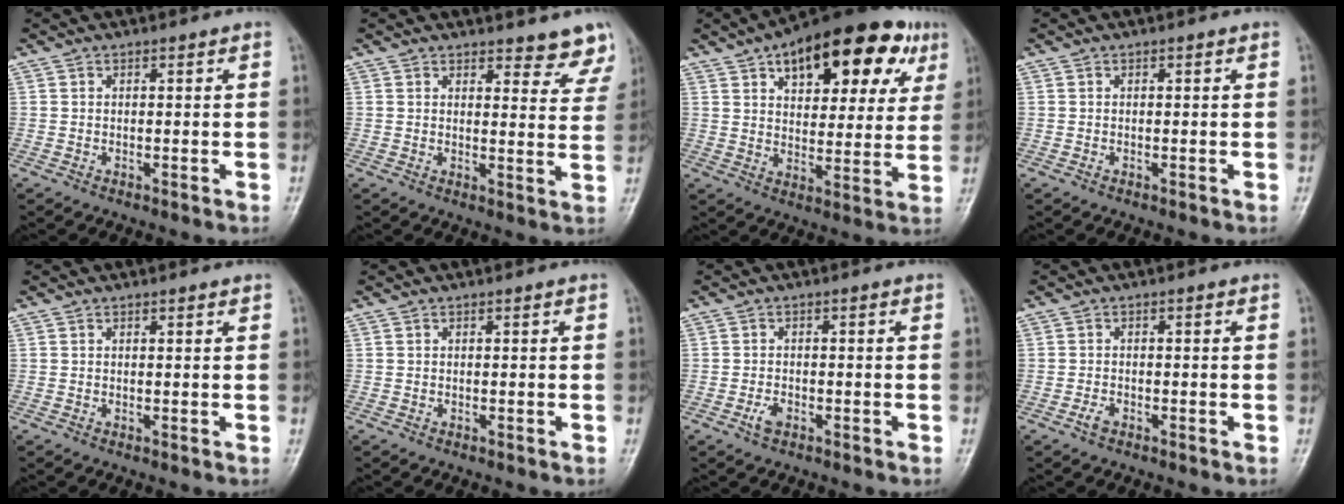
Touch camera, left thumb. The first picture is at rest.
{"total": 6.7, "force": [6.0, 2.2, 1.9], "torque": [0.015, -0.039, 0.055]}
{"total": 22.7, "force": [10.9, 11.1, 16.5], "torque": [-0.198, 0.000, 0.156]}
{"total": 0.0}
{"total": 0.6, "force": [0.4, 0.1, 0.3], "torque": [-0.007, -0.002, 0.006]}
{"total": 0.0}
{"total": 2.2, "force": [-1.1, 1.2, 1.4], "torque": [-0.029, 0.004, -0.021]}
{"total": 1.5, "force": [-0.9, 0.8, 0.9], "torque": [-0.020, 0.003, -0.020]}